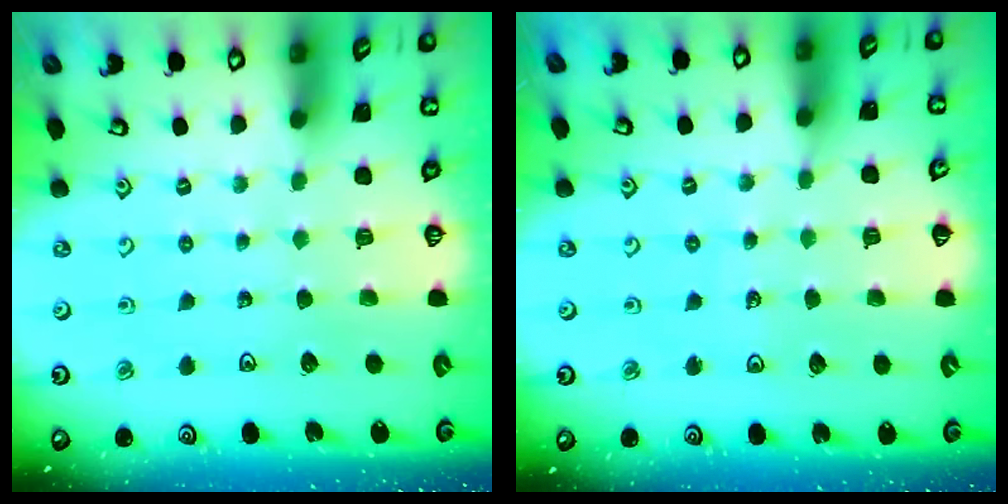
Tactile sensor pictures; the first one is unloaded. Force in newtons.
{"total": 3.3, "press": 3.3, "slide": 0.3}